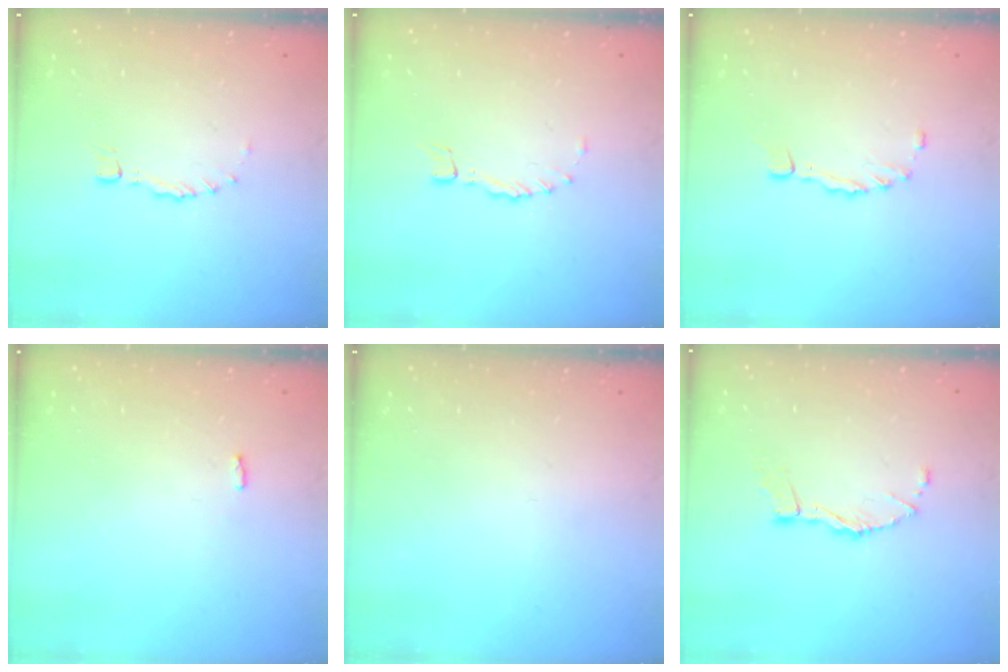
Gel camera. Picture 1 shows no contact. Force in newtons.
{"total": 0.0}
{"total": 1.6, "press": 1.6, "slide": 0.2}
{"total": 2.9, "press": 2.9, "slide": 0.2}
{"total": 0.0}
{"total": 7.9, "press": 7.8, "slide": 0.6}